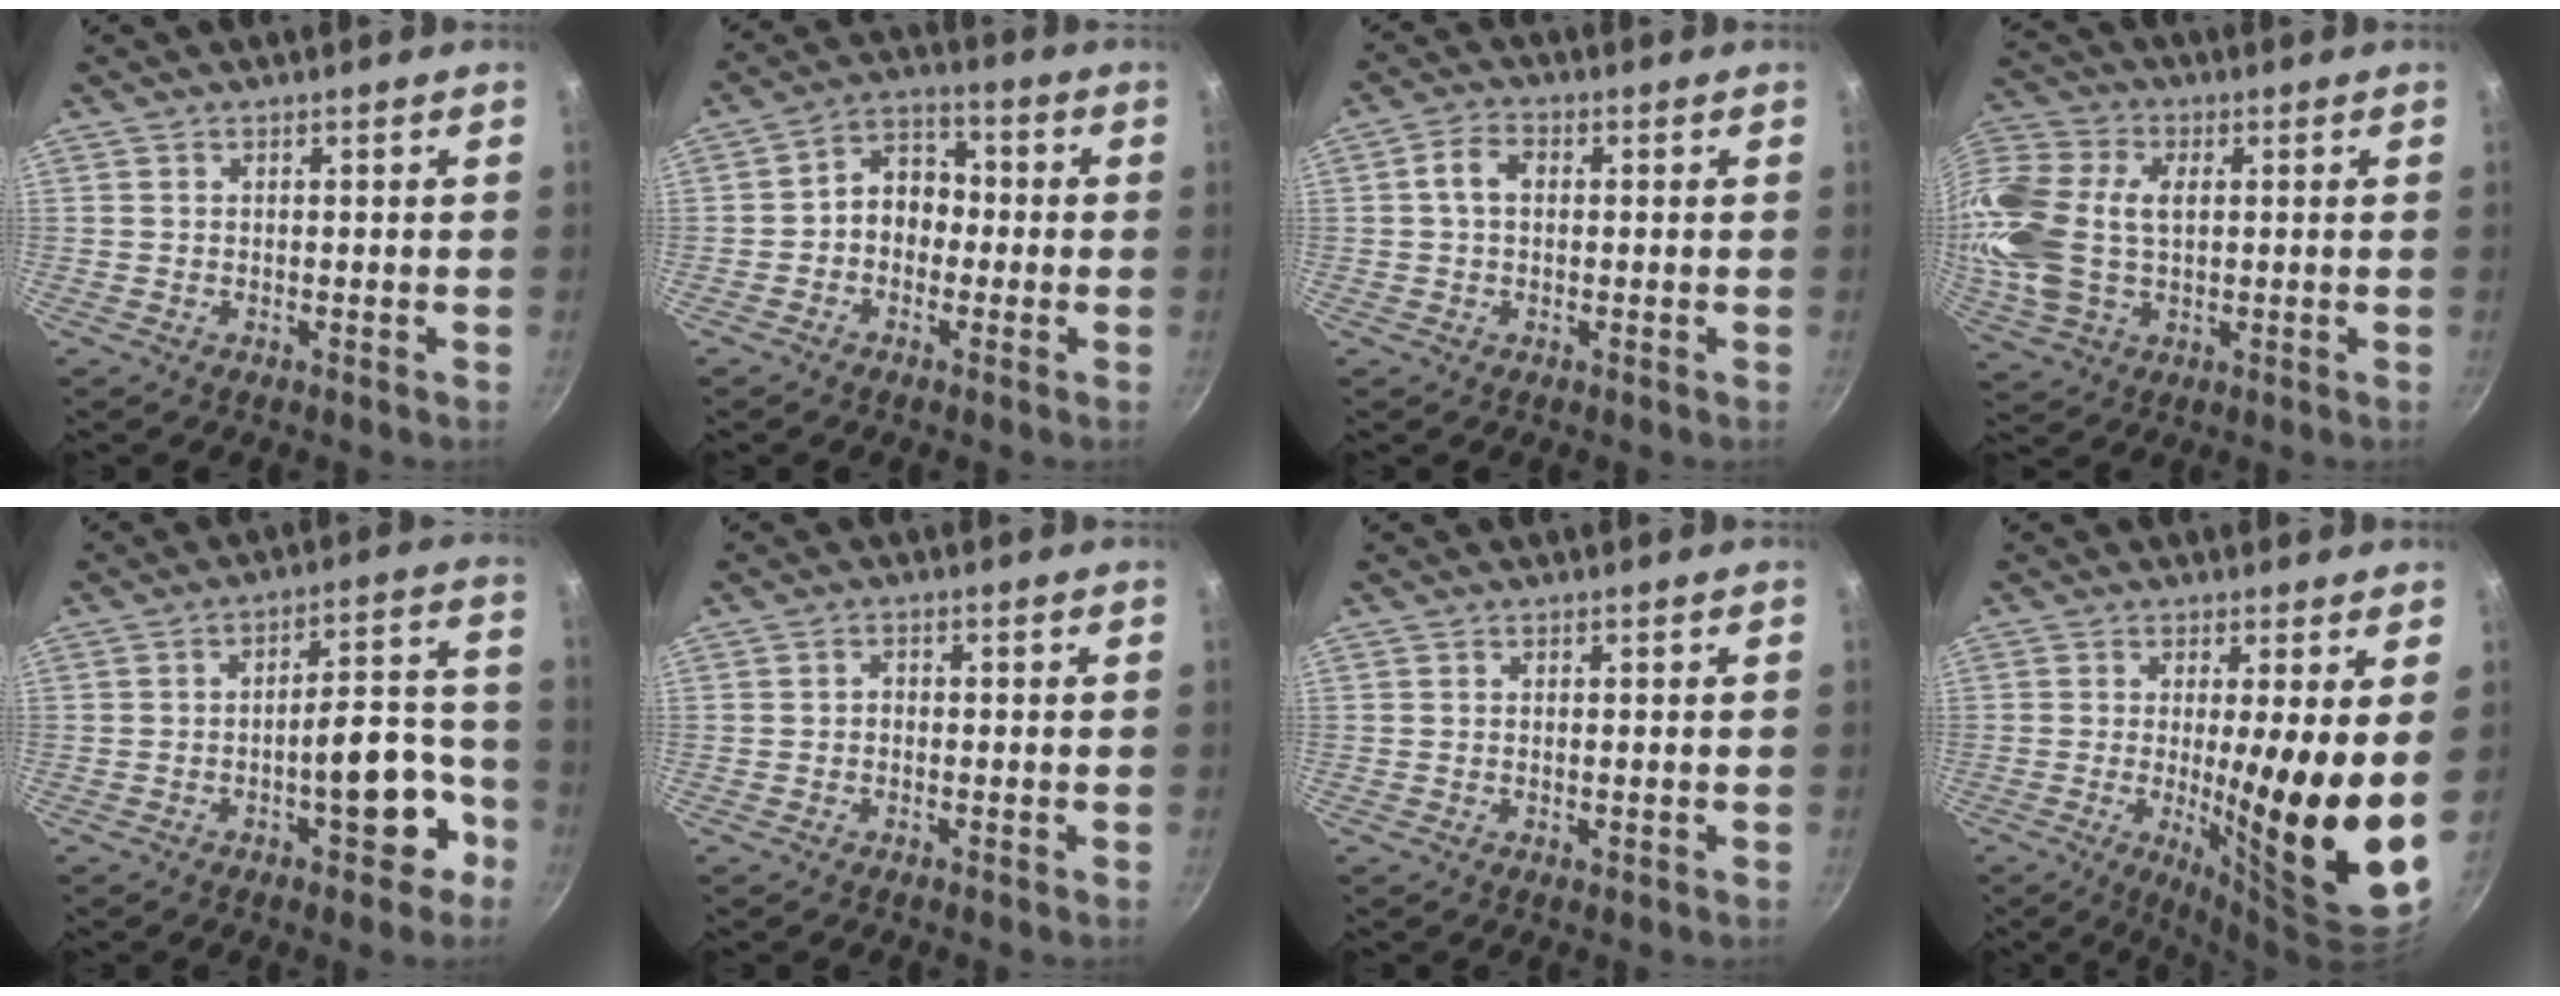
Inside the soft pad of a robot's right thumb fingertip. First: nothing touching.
{"total": 7.6, "force": [-1.0, 6.0, 4.5], "torque": [-0.027, 0.032, -0.034]}
{"total": 4.3, "force": [0.3, 3.0, 3.0], "torque": [-0.053, 0.012, -0.002]}
{"total": 20.0, "force": [1.9, 13.5, 14.6], "torque": [-0.327, 0.026, 0.031]}
{"total": 12.2, "force": [-5.2, 5.1, 9.8], "torque": [-0.092, 0.064, -0.067]}
{"total": 1.2, "force": [-0.5, 0.9, 0.6], "torque": [-0.009, 0.007, -0.008]}
{"total": 0.7, "force": [-0.1, 0.2, 0.7], "torque": [-0.012, -0.001, -0.002]}
{"total": 14.2, "force": [0.2, 1.6, 14.1], "torque": [-0.211, -0.039, 0.009]}